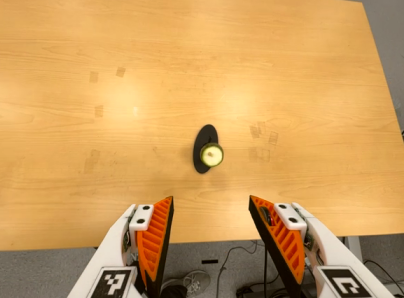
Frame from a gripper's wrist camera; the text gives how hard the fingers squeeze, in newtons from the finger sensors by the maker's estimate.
{"total": 0.0}